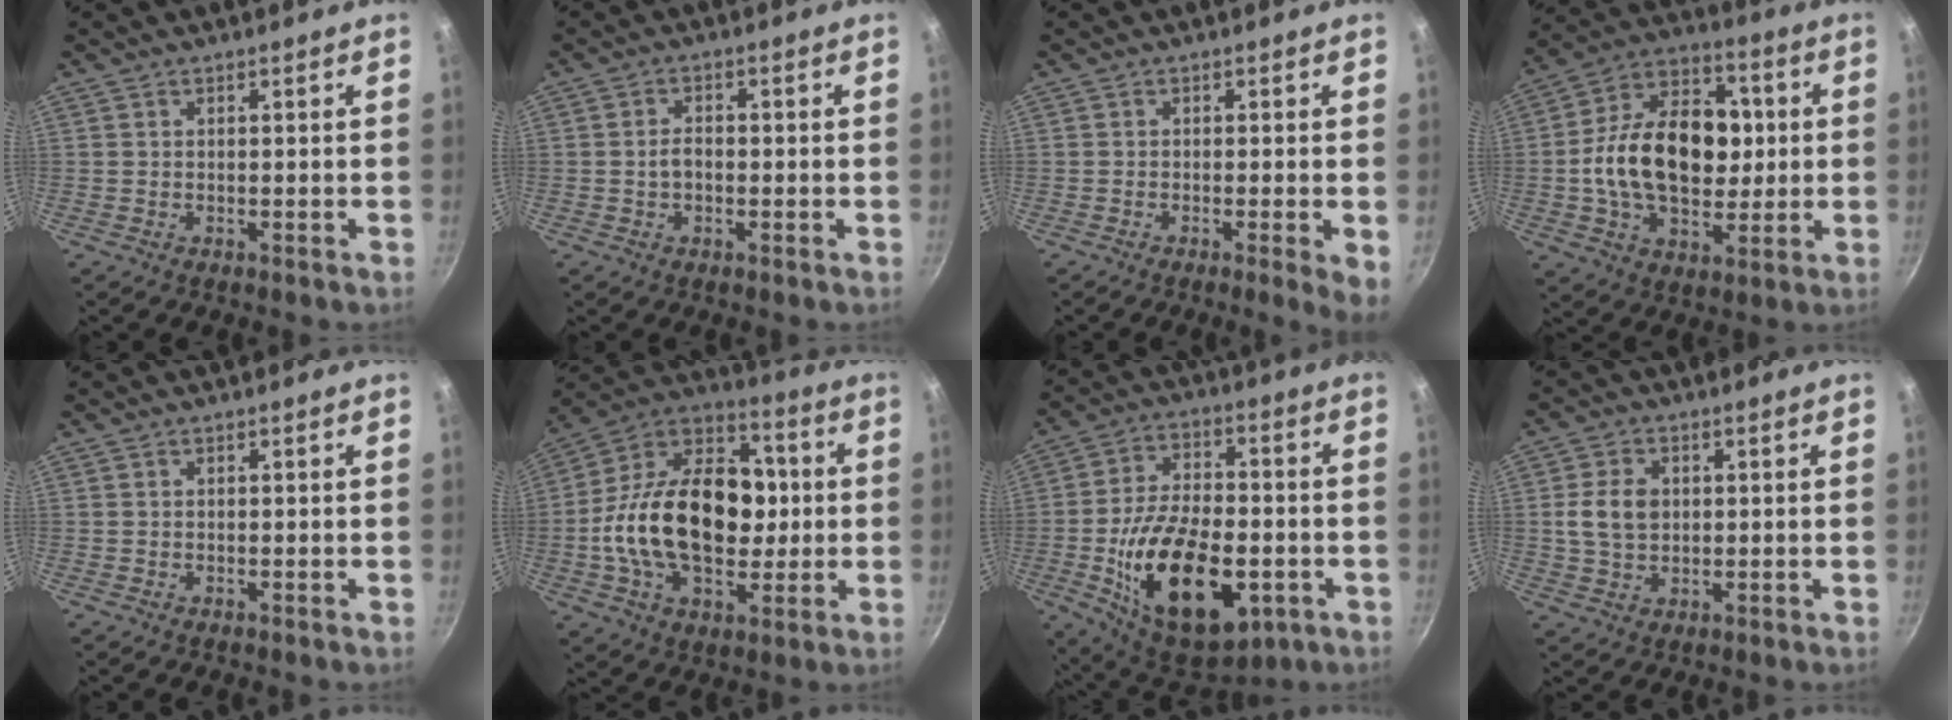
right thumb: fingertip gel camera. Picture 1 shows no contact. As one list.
[{"total": 2.9, "force": [-0.5, 1.9, 2.1], "torque": [-0.029, 0.015, -0.009]}, {"total": 4.1, "force": [-0.9, 0.5, 3.9], "torque": [-0.046, -0.005, -0.012]}, {"total": 22.0, "force": [0.5, 14.7, 16.3], "torque": [-0.236, 0.028, -0.002]}, {"total": 0.0}, {"total": 26.0, "force": [-0.8, 17.1, 19.6], "torque": [-0.306, 0.040, -0.028]}, {"total": 24.2, "force": [-6.3, 13.2, 19.2], "torque": [-0.312, 0.020, -0.091]}, {"total": 7.1, "force": [0.8, 5.2, 4.7], "torque": [-0.078, 0.007, 0.011]}]